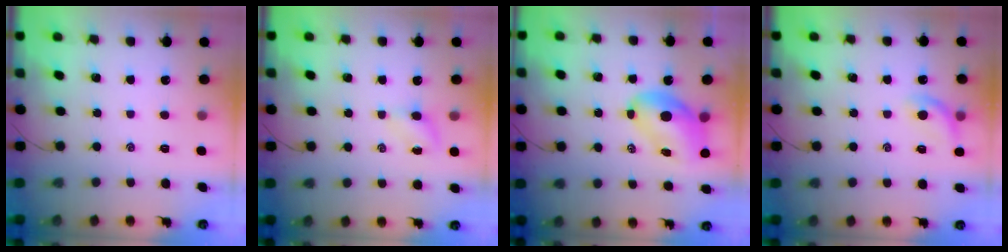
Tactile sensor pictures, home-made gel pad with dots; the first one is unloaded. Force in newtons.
{"total": 4.0, "press": 3.8, "slide": 1.3}
{"total": 8.3, "press": 8.2, "slide": 1.4}
{"total": 9.5, "press": 9.2, "slide": 2.3}